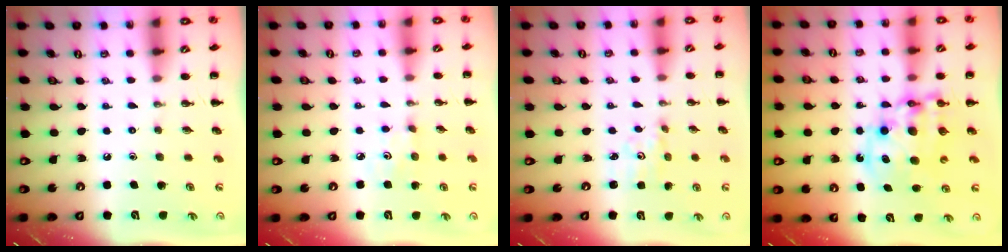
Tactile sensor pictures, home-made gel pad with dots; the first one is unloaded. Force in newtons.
{"total": 2.7, "press": 2.7, "slide": 0.5}
{"total": 1.9, "press": 1.8, "slide": 0.6}
{"total": 12.1, "press": 11.8, "slide": 2.9}